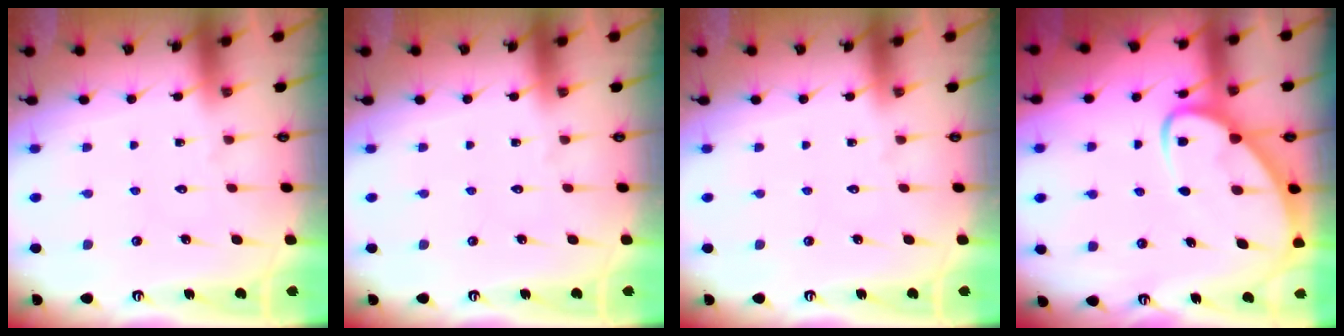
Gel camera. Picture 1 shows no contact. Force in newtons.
{"total": 0.0}
{"total": 0.0}
{"total": 7.2, "press": 7.2, "slide": 0.8}